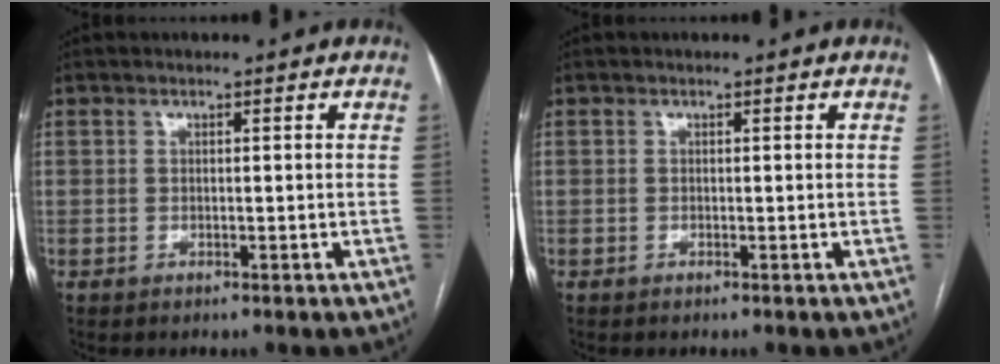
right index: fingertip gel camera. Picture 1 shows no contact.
{"total": 0.0}